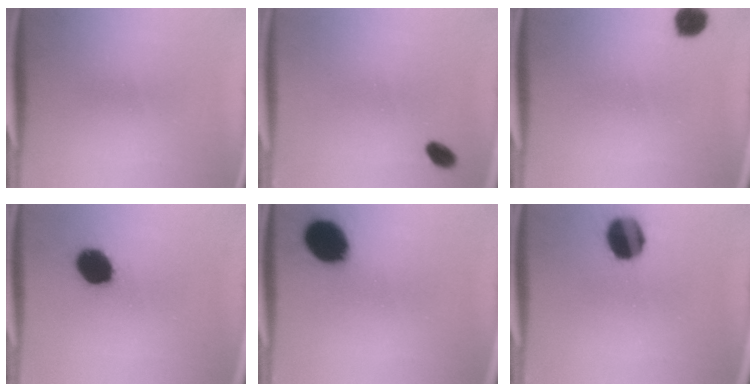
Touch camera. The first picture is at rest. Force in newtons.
{"total": 2.8}
{"total": 4.1}
{"total": 10.9}
{"total": 13.0}
{"total": 11.0}